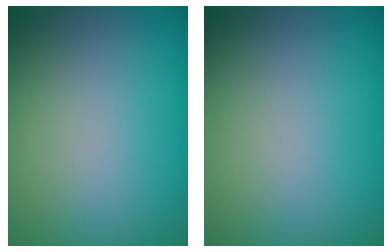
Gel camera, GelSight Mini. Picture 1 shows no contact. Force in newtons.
{"total": 0.0}